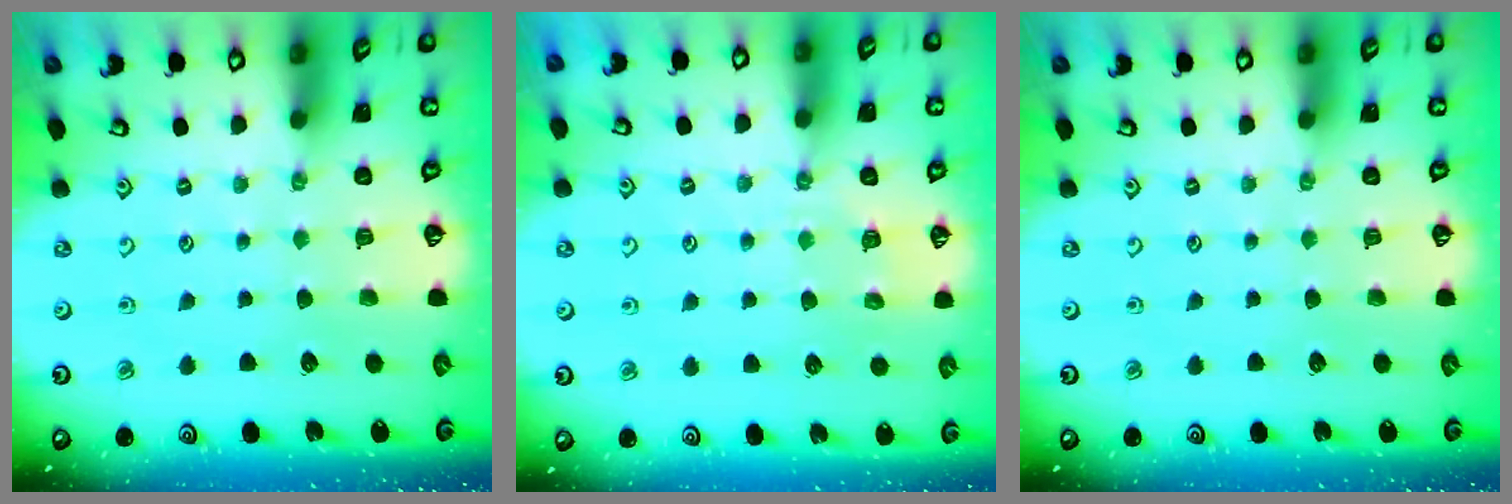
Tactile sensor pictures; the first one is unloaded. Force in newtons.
{"total": 4.2, "press": 4.1, "slide": 0.9}
{"total": 0.0}